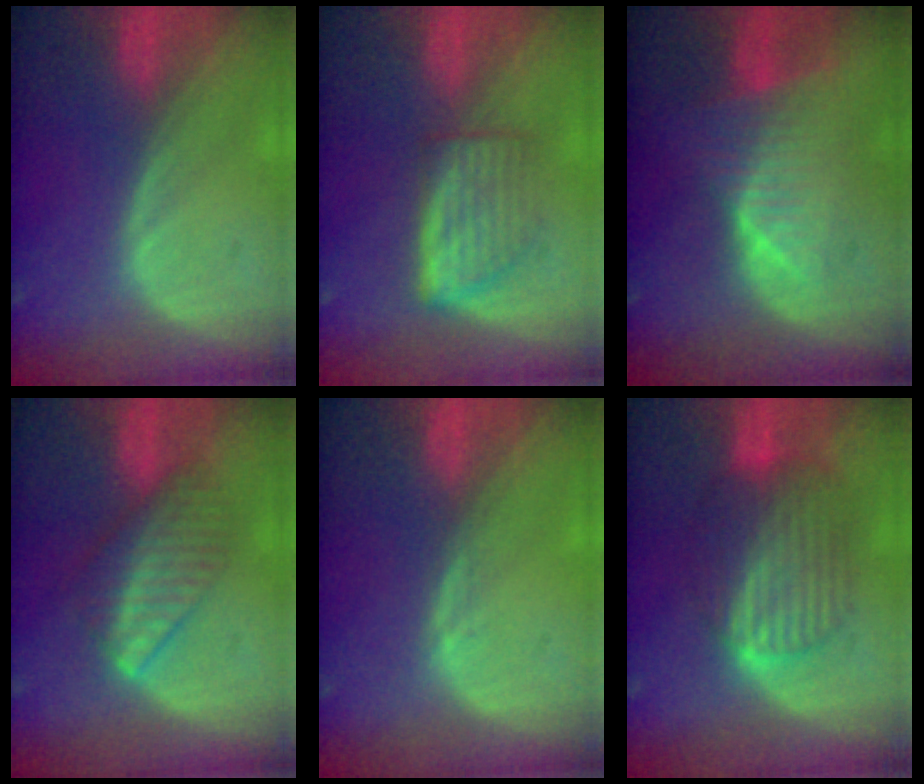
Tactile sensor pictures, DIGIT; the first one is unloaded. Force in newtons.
{"total": 5.9, "press": 5.4, "slide": 2.4}
{"total": 8.1, "press": 7.0, "slide": 4.1}
{"total": 6.6, "press": 6.5, "slide": 1.3}
{"total": 0.6, "press": 0.4, "slide": 0.4}
{"total": 8.4, "press": 8.4, "slide": 0.5}